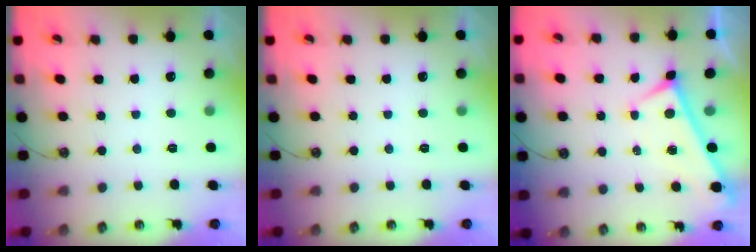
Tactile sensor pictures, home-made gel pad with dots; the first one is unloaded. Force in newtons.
{"total": 0.0}
{"total": 0.0}